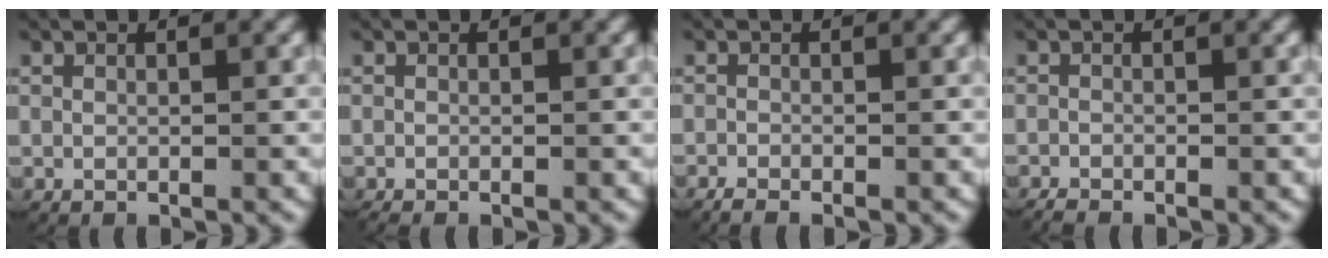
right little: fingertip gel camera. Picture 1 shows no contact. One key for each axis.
{"total": 1.1, "fx": -0.9, "fy": 0.4, "fz": 0.3, "tx": -0.009, "ty": -0.007, "tz": -0.012}
{"total": 1.6, "fx": -1.4, "fy": 0.6, "fz": 0.4, "tx": -0.010, "ty": -0.007, "tz": -0.024}
{"total": 1.2, "fx": -1.2, "fy": 0.4, "fz": 0.1, "tx": -0.005, "ty": -0.007, "tz": -0.019}